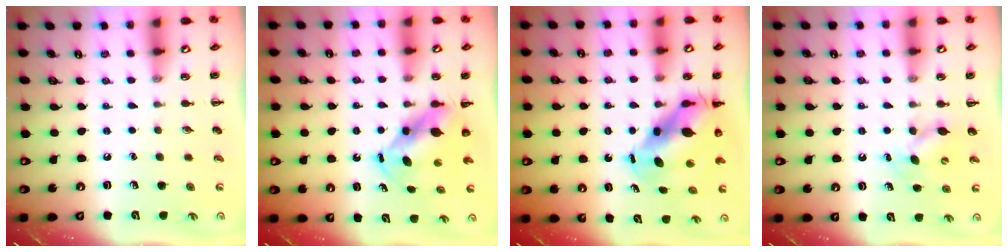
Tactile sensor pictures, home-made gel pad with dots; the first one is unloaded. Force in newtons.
{"total": 5.7, "press": 5.5, "slide": 1.7}
{"total": 9.5, "press": 9.3, "slide": 2.3}
{"total": 6.6, "press": 6.5, "slide": 1.5}